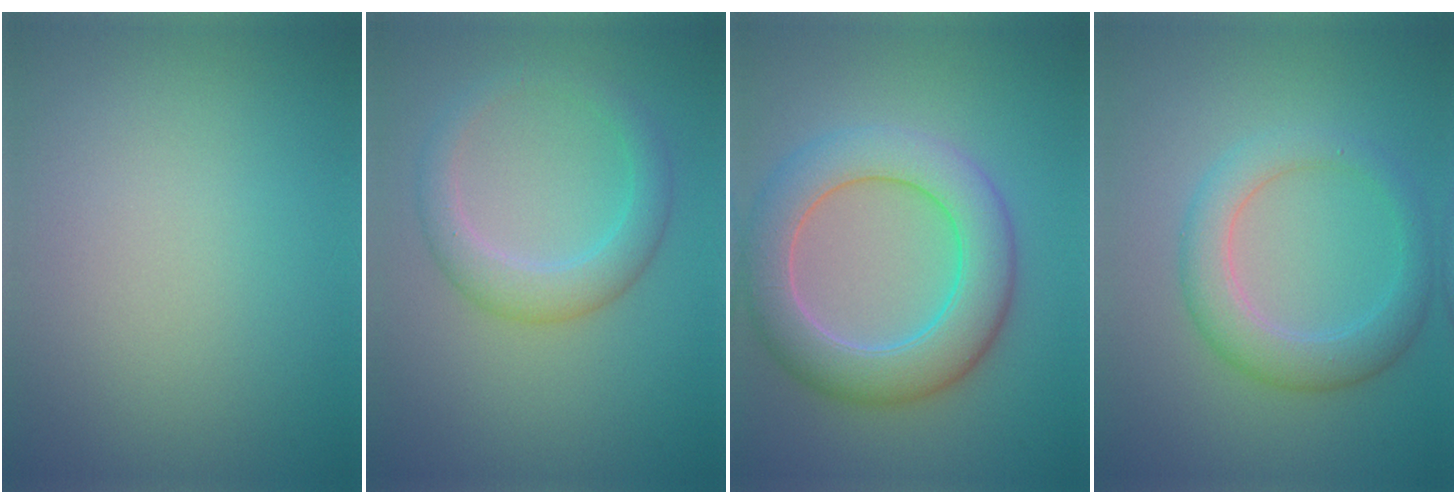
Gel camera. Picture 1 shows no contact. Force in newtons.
{"total": 3.4, "press": 3.4, "slide": 0.2}
{"total": 7.7, "press": 7.7, "slide": 0.4}
{"total": 4.0, "press": 4.0, "slide": 0.1}